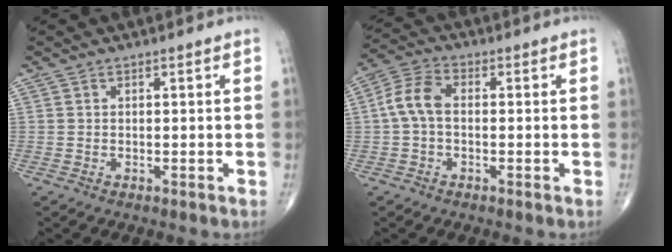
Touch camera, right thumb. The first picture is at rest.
{"total": 6.6, "force": [-0.1, 3.9, 5.3], "torque": [-0.110, 0.020, -0.013]}